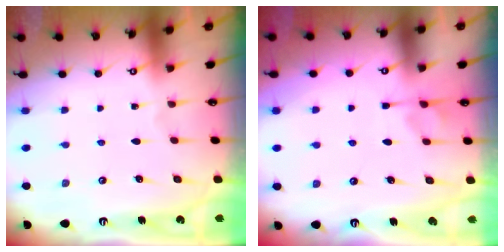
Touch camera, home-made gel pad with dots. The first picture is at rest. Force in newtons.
{"total": 0.9, "press": 0.1, "slide": 0.9}